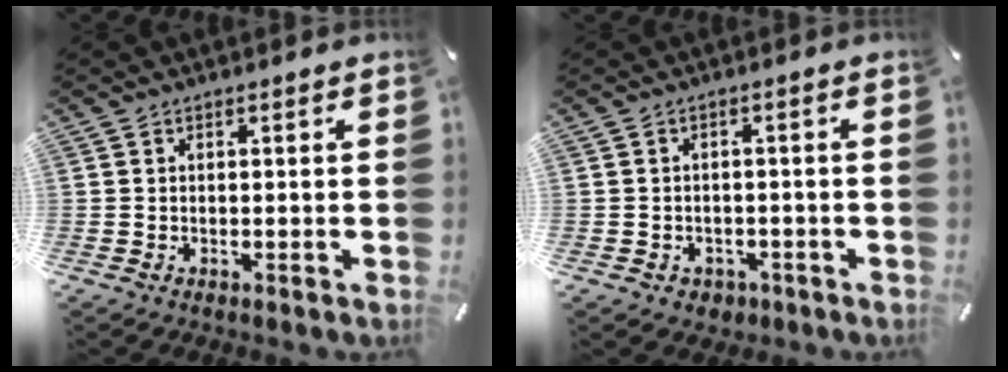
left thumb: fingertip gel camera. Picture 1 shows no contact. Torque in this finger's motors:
{"motor_torque": [-0.31, 0.40, 0.09, 0.09, 0.03]}